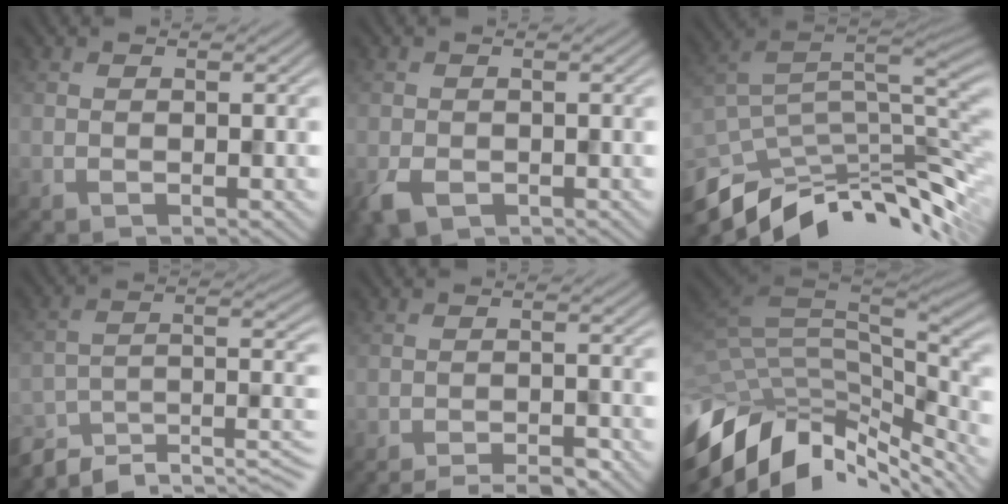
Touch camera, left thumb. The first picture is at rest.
{"total": 3.0, "force": [-1.2, 2.2, 1.7], "torque": [-0.044, -0.015, -0.027]}
{"total": 11.8, "force": [-6.1, 4.9, 8.9], "torque": [-0.180, -0.009, -0.107]}
{"total": 9.4, "force": [-6.7, 2.8, 6.0], "torque": [-0.101, -0.009, -0.122]}
{"total": 3.7, "force": [-3.3, 0.5, 1.8], "torque": [-0.030, 0.006, -0.051]}
{"total": 14.5, "force": [-6.2, 7.6, 10.7], "torque": [-0.242, -0.018, -0.101]}